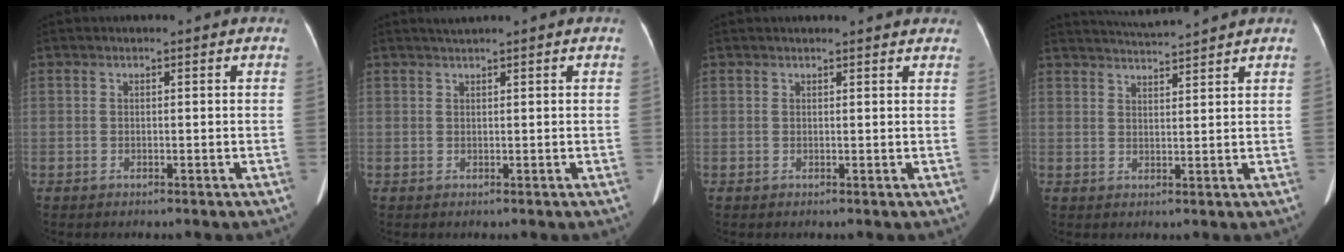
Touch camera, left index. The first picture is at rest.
{"total": 1.0, "force": [0.9, -0.3, 0.4], "torque": [-0.009, 0.007, 0.023]}
{"total": 6.3, "force": [5.9, 1.2, 1.9], "torque": [-0.021, 0.013, 0.052]}
{"total": 5.9, "force": [5.6, -1.2, 1.2], "torque": [-0.024, 0.011, 0.090]}